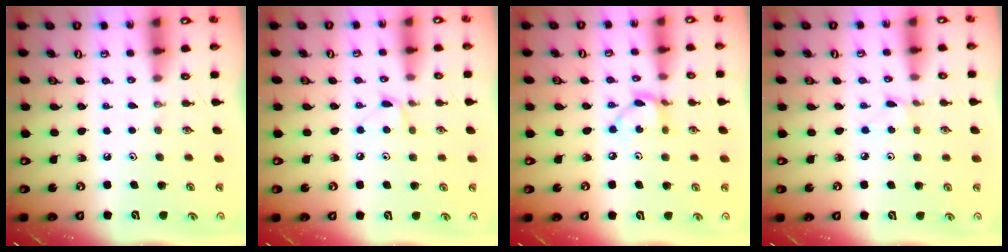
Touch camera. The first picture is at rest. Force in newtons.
{"total": 6.5, "press": 6.4, "slide": 0.8}
{"total": 6.2, "press": 6.2, "slide": 0.3}
{"total": 1.5, "press": 1.5, "slide": 0.2}